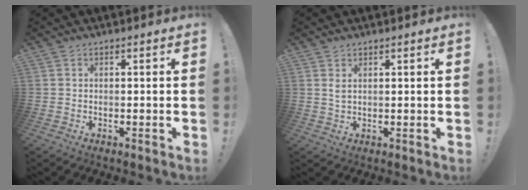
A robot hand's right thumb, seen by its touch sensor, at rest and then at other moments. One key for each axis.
{"total": 1.9, "fx": 1.0, "fy": 1.0, "fz": 1.2, "tx": -0.017, "ty": -0.002, "tz": 0.017}